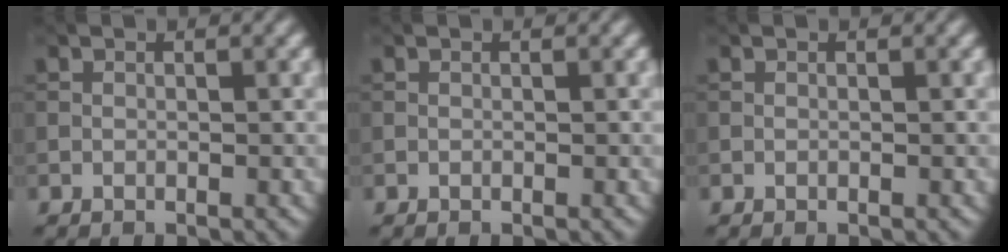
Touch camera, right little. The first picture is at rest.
{"total": 0.0}
{"total": 0.0}